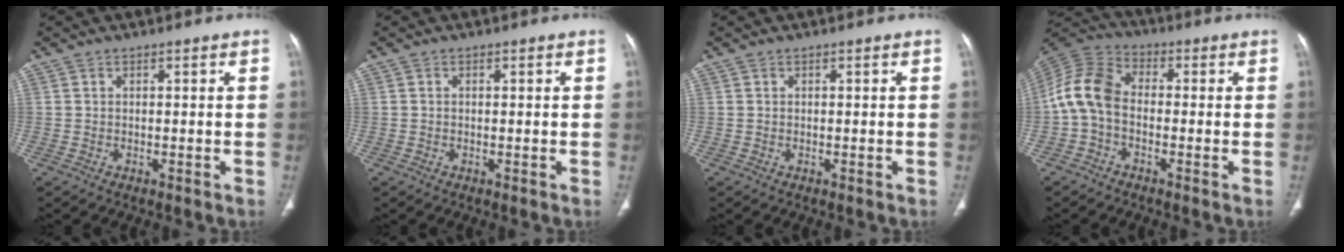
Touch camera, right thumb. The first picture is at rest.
{"total": 0.0}
{"total": 0.0}
{"total": 9.2, "force": [-1.4, 6.2, 6.6], "torque": [-0.134, 0.028, -0.043]}